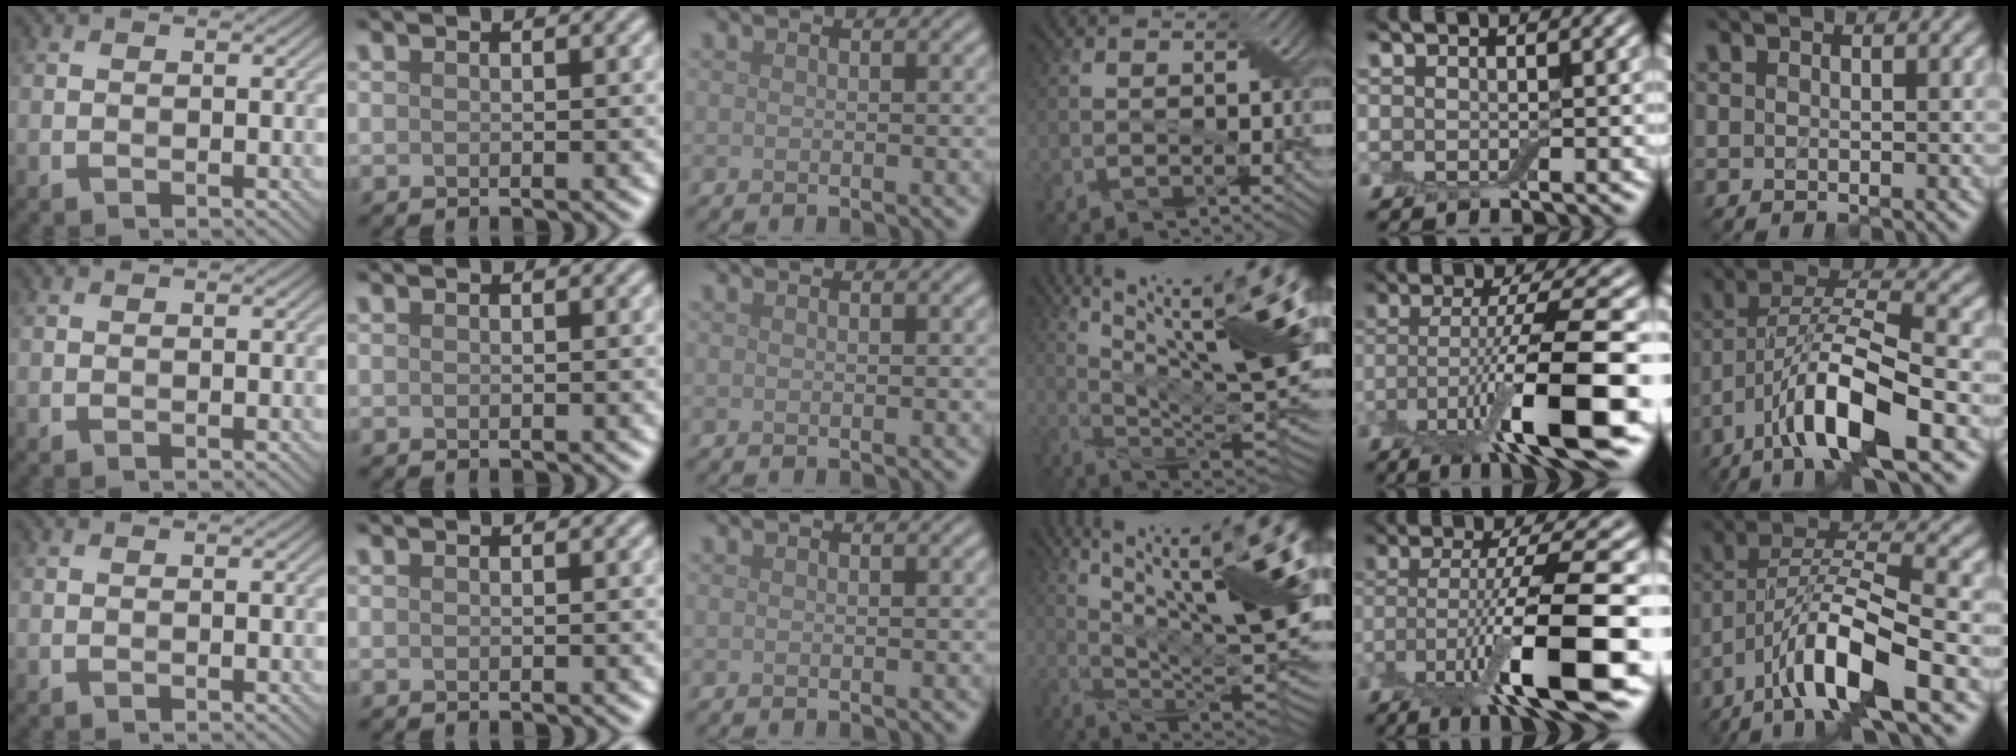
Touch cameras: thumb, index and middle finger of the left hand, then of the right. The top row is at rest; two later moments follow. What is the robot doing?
{"motion": "wrap", "object": "cling film"}